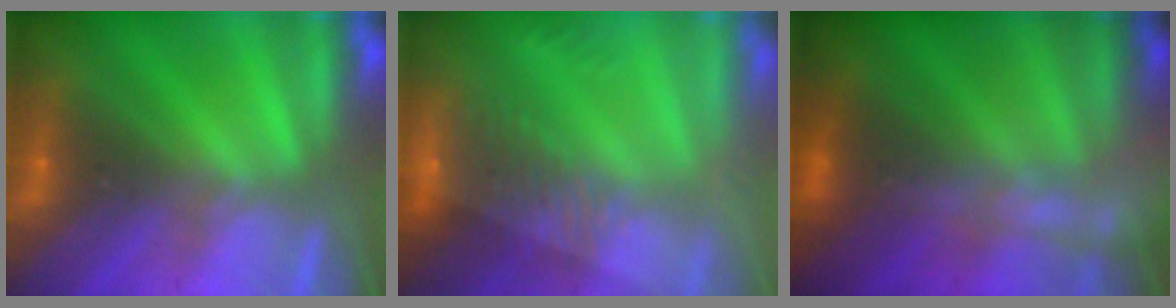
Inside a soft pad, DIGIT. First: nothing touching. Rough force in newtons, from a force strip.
{"total": 6.6}
{"total": 10.8}